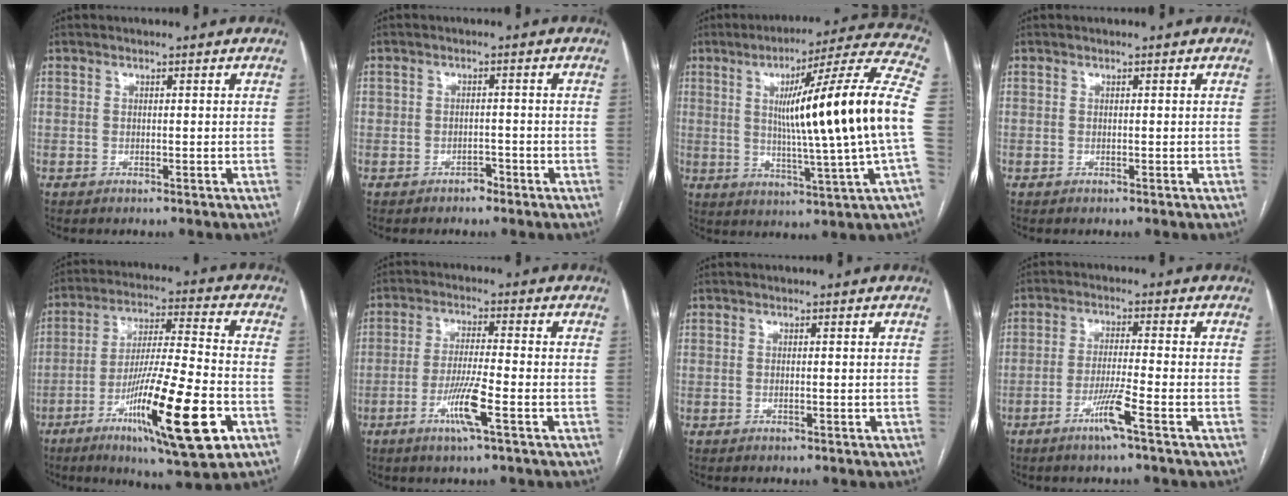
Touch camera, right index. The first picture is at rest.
{"total": 1.6, "force": [-1.1, 1.0, 0.5], "torque": [-0.009, 0.003, -0.018]}
{"total": 21.5, "force": [1.4, -1.6, 21.4], "torque": [-0.302, 0.004, 0.006]}
{"total": 0.0}
{"total": 18.8, "force": [-7.4, 1.1, 17.2], "torque": [-0.296, -0.026, -0.121]}
{"total": 6.8, "force": [-2.9, -0.3, 6.1], "torque": [-0.120, -0.012, -0.056]}
{"total": 0.0}
{"total": 5.3, "force": [-2.8, -0.9, 4.4], "torque": [-0.084, -0.011, -0.058]}